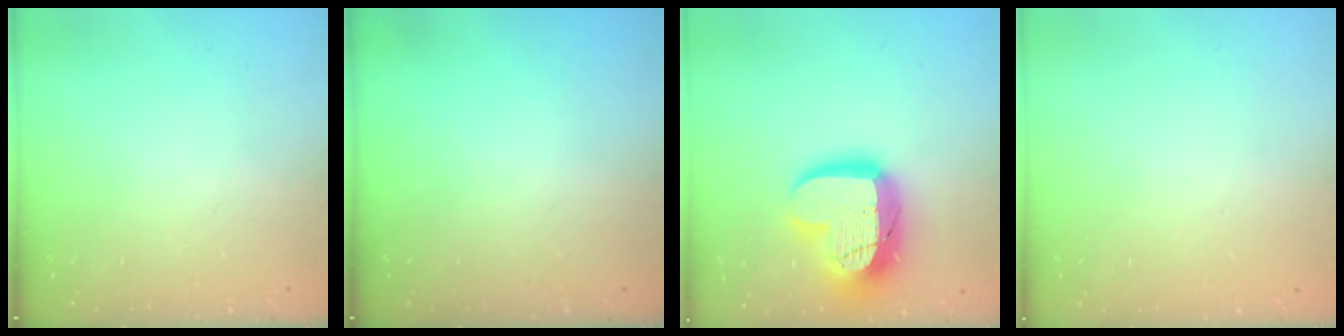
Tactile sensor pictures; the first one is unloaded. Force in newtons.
{"total": 0.0}
{"total": 20.6, "press": 20.6, "slide": 1.5}
{"total": 0.0}